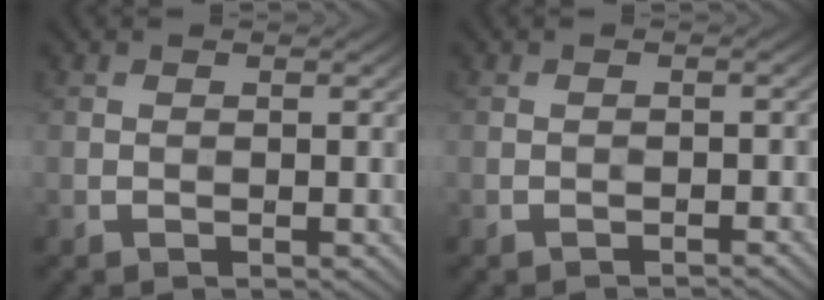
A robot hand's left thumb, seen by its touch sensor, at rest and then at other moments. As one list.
[{"total": 0.9, "force": [-0.8, 0.1, 0.3], "torque": [-0.002, 0.001, -0.014]}]